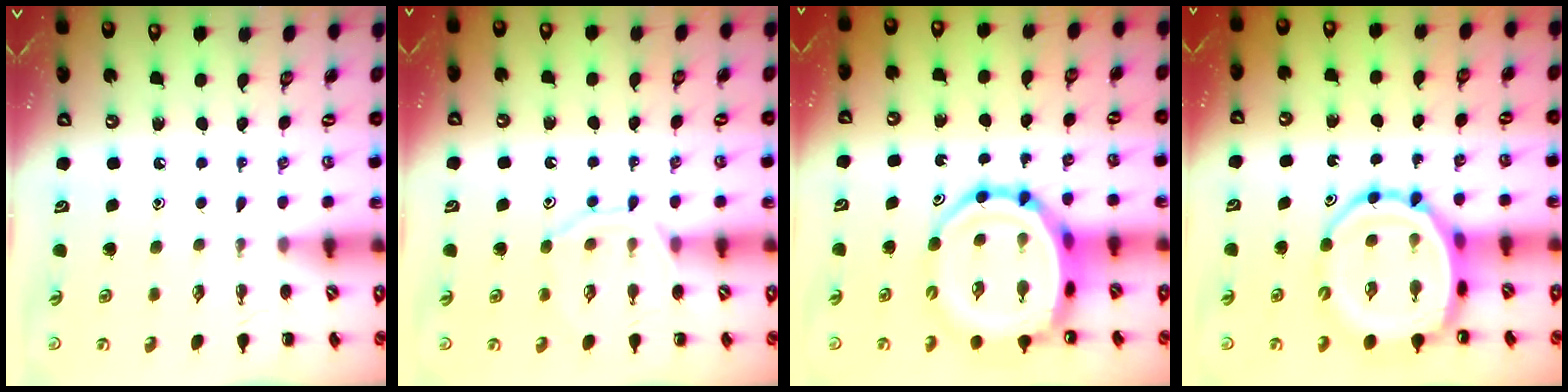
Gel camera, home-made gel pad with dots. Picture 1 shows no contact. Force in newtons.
{"total": 10.0, "press": 10.0, "slide": 0.6}
{"total": 14.4, "press": 13.8, "slide": 4.2}
{"total": 13.1, "press": 12.6, "slide": 3.5}